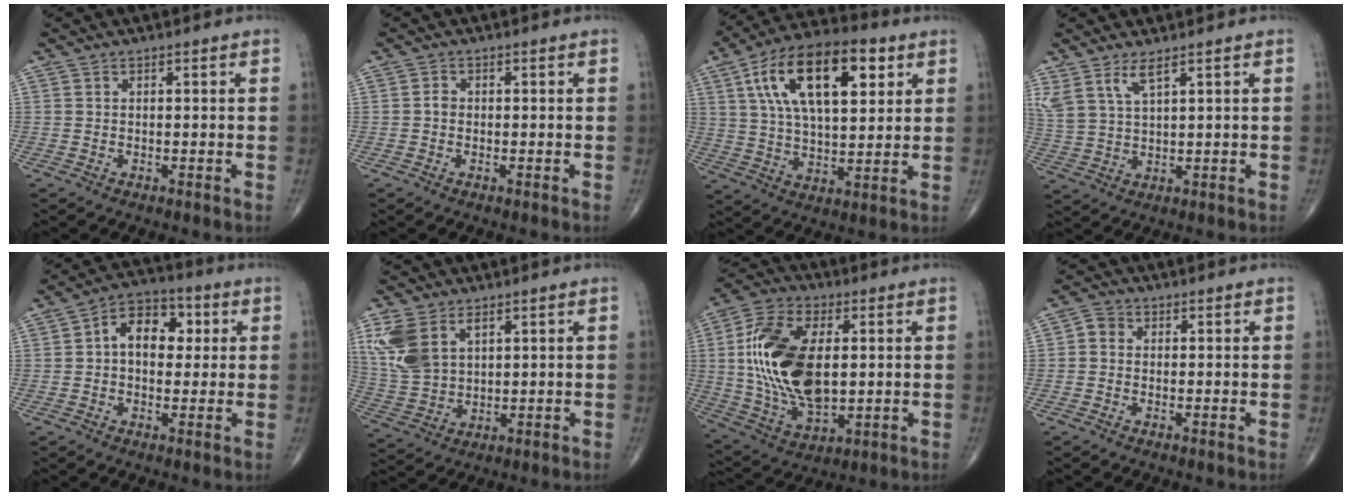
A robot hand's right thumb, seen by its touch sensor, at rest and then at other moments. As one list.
[{"total": 1.3, "force": [-0.2, 1.0, 0.7], "torque": [-0.006, 0.004, -0.007]}, {"total": 20.7, "force": [7.6, 9.7, 16.6], "torque": [-0.270, -0.002, 0.125]}, {"total": 6.0, "force": [3.9, 1.7, 4.2], "torque": [-0.097, -0.015, 0.088]}, {"total": 10.3, "force": [1.7, 7.0, 7.3], "torque": [-0.083, 0.020, 0.019]}, {"total": 10.7, "force": [4.7, 6.5, 7.1], "torque": [-0.153, -0.006, 0.107]}, {"total": 20.8, "force": [2.1, 11.5, 17.1], "torque": [-0.332, -0.007, 0.044]}, {"total": 2.4, "force": [0.0, 2.1, 1.2], "torque": [-0.012, 0.006, -0.009]}]